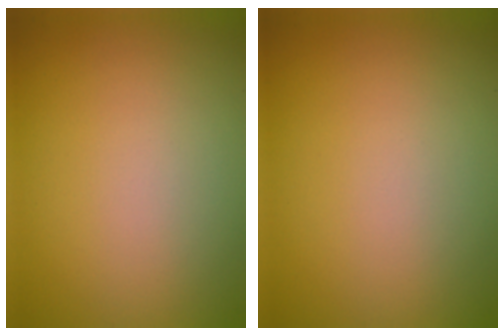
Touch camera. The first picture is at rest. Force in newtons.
{"total": 0.0}